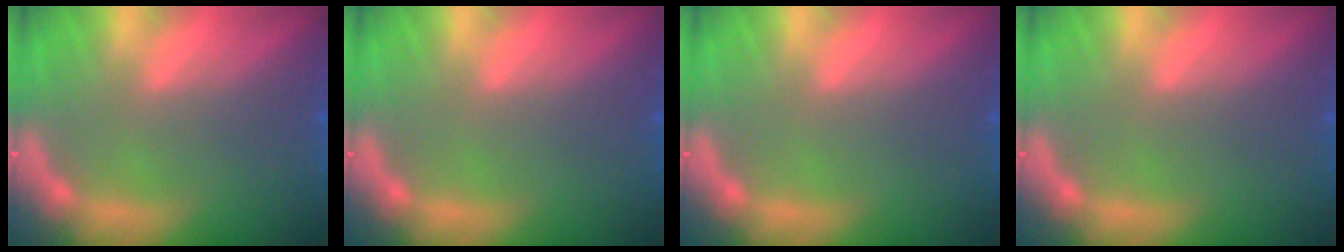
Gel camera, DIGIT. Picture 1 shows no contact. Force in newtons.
{"total": 0.0}
{"total": 0.0}
{"total": 0.0}